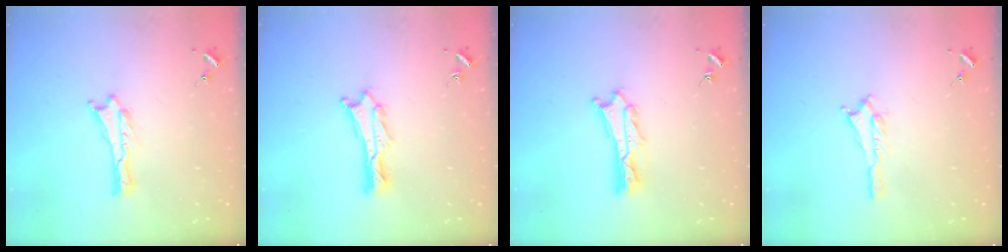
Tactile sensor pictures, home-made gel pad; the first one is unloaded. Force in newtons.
{"total": 1.1, "press": 1.1, "slide": 0.2}
{"total": 2.4, "press": 2.4, "slide": 0.3}
{"total": 1.4, "press": 1.4, "slide": 0.2}